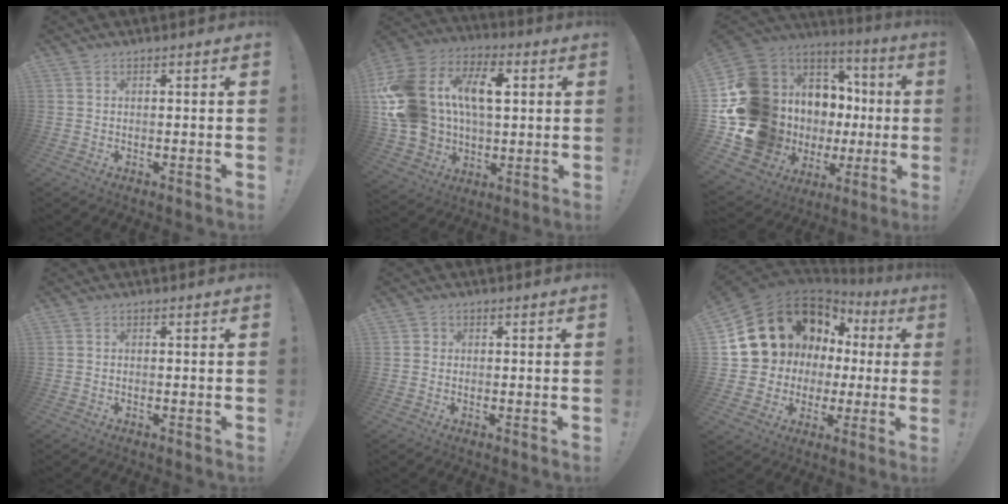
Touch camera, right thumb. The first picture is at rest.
{"total": 24.3, "force": [5.1, 17.2, 16.3], "torque": [-0.323, -0.003, 0.107]}
{"total": 18.9, "force": [0.2, 14.1, 12.6], "torque": [-0.242, -0.063, 0.076]}
{"total": 0.0}
{"total": 1.6, "force": [0.0, 1.6, 0.4], "torque": [-0.007, 0.006, 0.000]}
{"total": 15.9, "force": [7.5, 12.4, 6.6], "torque": [-0.098, -0.056, 0.172]}